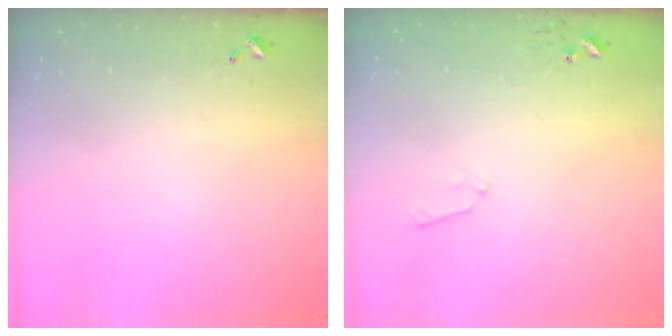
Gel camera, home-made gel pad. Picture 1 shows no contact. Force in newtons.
{"total": 5.0, "press": 5.0, "slide": 0.7}